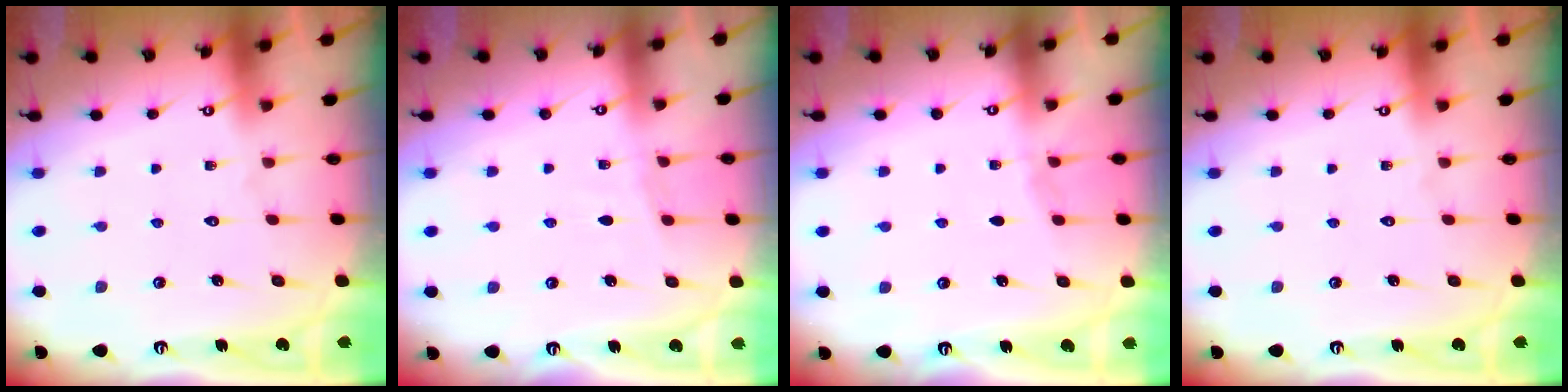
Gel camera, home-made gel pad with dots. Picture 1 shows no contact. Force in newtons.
{"total": 2.4, "press": 2.4, "slide": 0.4}
{"total": 1.5, "press": 1.4, "slide": 0.3}
{"total": 0.0}